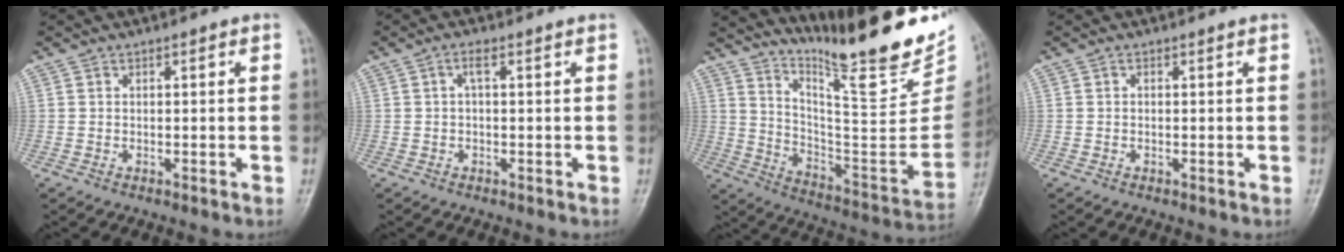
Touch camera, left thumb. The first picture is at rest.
{"total": 1.7, "force": [0.4, 0.5, 1.6], "torque": [-0.034, 0.010, 0.008]}
{"total": 24.6, "force": [19.5, 4.1, 14.5], "torque": [-0.188, -0.135, 0.297]}
{"total": 0.0}